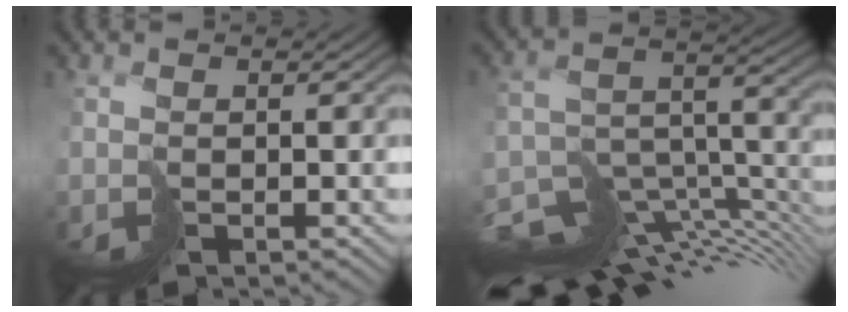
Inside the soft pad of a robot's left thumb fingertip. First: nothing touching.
{"total": 15.4, "force": [-12.0, 4.7, 8.5], "torque": [-0.161, 0.005, -0.187]}